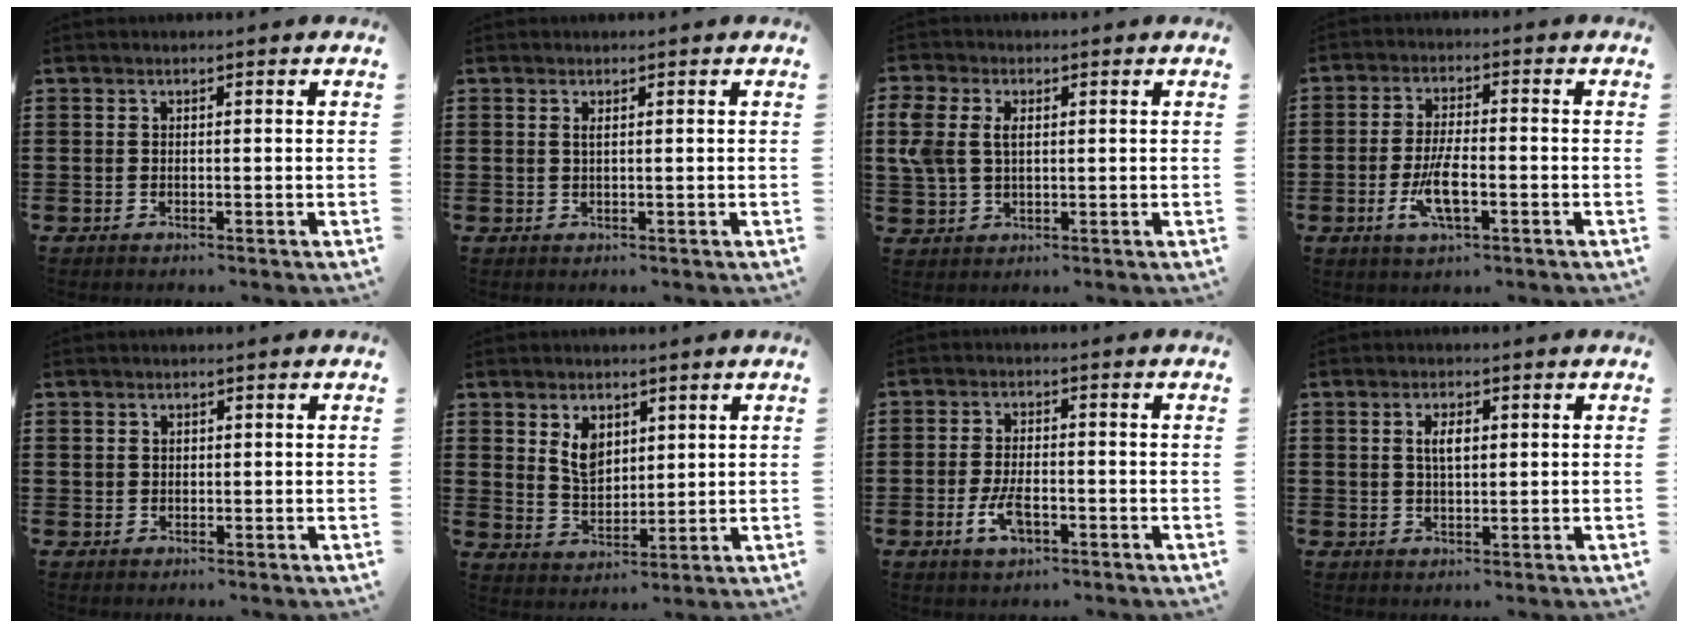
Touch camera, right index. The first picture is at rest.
{"total": 0.8, "force": [0.3, 0.2, 0.7], "torque": [-0.015, 0.001, 0.005]}
{"total": 5.0, "force": [1.3, 3.2, 3.6], "torque": [-0.103, 0.004, 0.015]}
{"total": 6.9, "force": [-2.2, 2.1, 6.2], "torque": [-0.135, -0.011, -0.044]}
{"total": 1.1, "force": [0.7, 0.8, 0.2], "torque": [-0.005, 0.003, 0.013]}
{"total": 5.1, "force": [2.4, 3.4, 3.1], "torque": [-0.064, 0.007, 0.042]}
{"total": 5.1, "force": [-2.0, 2.3, 4.1], "torque": [-0.088, 0.000, -0.039]}
{"total": 3.2, "force": [0.6, 1.3, 2.8], "torque": [-0.058, 0.007, 0.009]}